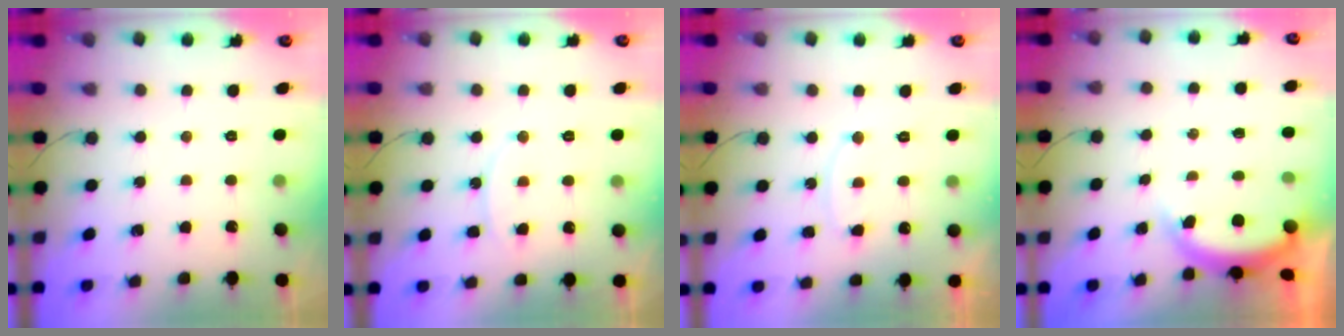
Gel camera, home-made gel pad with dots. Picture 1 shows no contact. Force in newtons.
{"total": 8.0, "press": 8.0, "slide": 0.5}
{"total": 8.7, "press": 8.7, "slide": 0.2}
{"total": 4.6, "press": 4.6, "slide": 0.6}